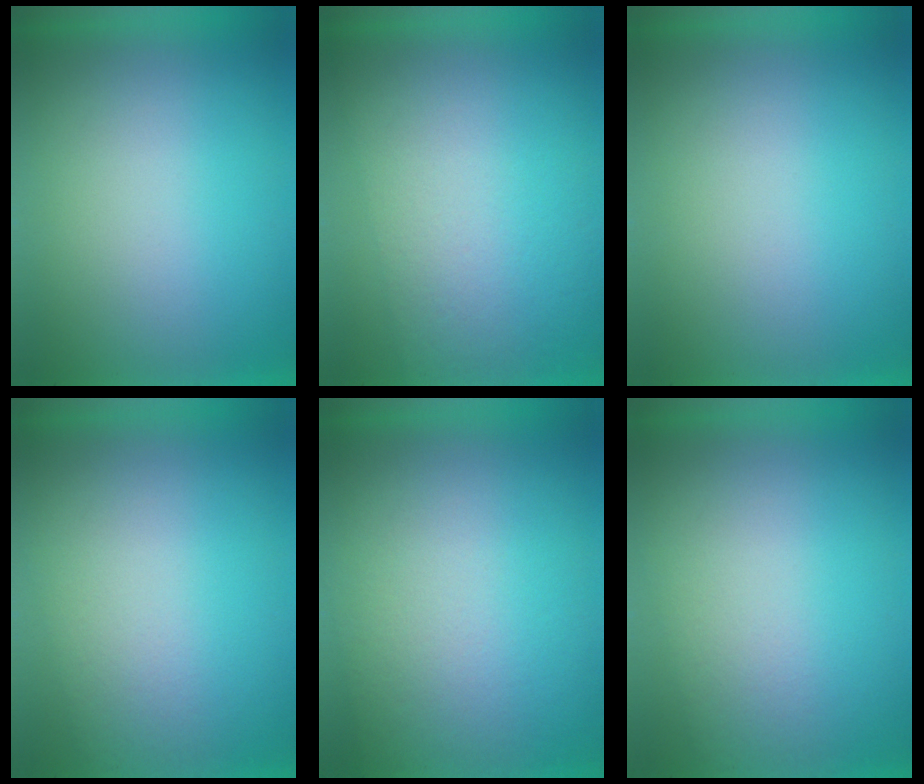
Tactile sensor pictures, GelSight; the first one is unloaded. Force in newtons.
{"total": 2.8}
{"total": 0.0}
{"total": 1.0}
{"total": 2.9}
{"total": 1.0}